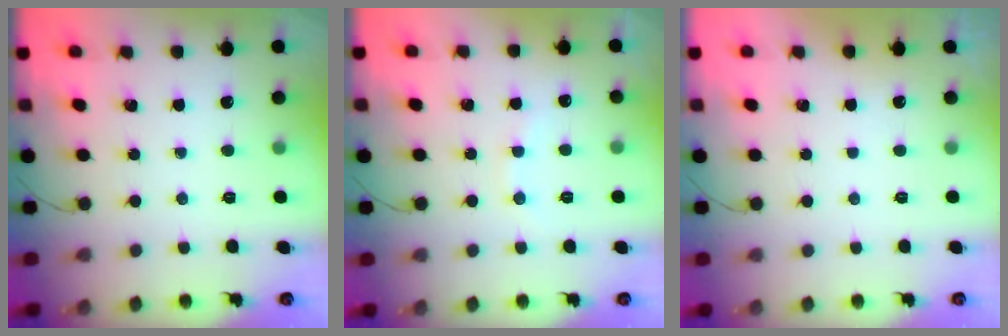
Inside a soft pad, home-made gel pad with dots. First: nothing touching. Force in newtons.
{"total": 7.3, "press": 7.2, "slide": 1.4}
{"total": 2.9, "press": 2.9, "slide": 0.1}